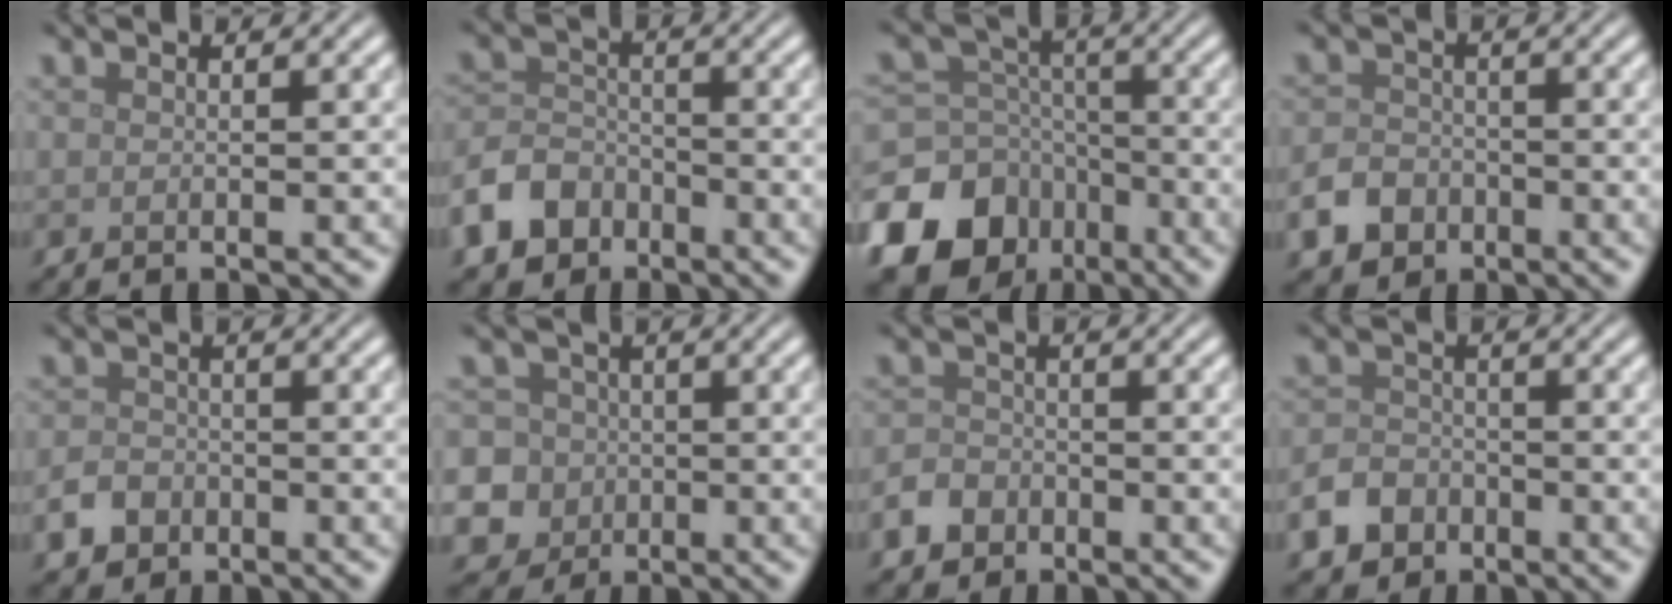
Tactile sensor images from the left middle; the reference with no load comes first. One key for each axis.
{"total": 5.4, "fx": -3.4, "fy": 3.8, "fz": 1.8, "tx": -0.031, "ty": -0.002, "tz": -0.075}
{"total": 14.7, "fx": -8.1, "fy": 11.4, "fz": 4.7, "tx": -0.125, "ty": -0.049, "tz": -0.146}
{"total": 4.0, "fx": -2.2, "fy": 3.0, "fz": 1.4, "tx": -0.022, "ty": -0.005, "tz": -0.044}
{"total": 2.8, "fx": -1.4, "fy": 2.1, "fz": 1.0, "tx": -0.017, "ty": -0.002, "tz": -0.029}
{"total": 9.6, "fx": -1.9, "fy": 9.0, "fz": 2.6, "tx": -0.064, "ty": 0.014, "tz": -0.069}
{"total": 3.2, "fx": -2.0, "fy": 2.3, "fz": 0.9, "tx": -0.012, "ty": -0.004, "tz": -0.039}
{"total": 4.1, "fx": -2.6, "fy": 2.9, "fz": 1.2, "tx": -0.017, "ty": -0.005, "tz": -0.049}